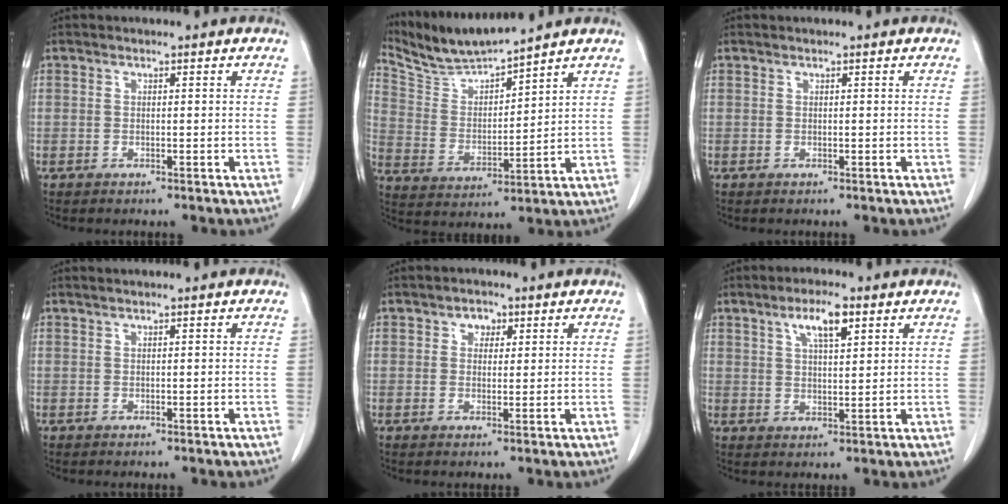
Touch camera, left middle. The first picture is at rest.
{"total": 9.2, "force": [8.9, -0.8, 2.1], "torque": [-0.060, -0.002, 0.187]}
{"total": 0.0}
{"total": 0.8, "force": [0.7, -0.2, 0.4], "torque": [-0.012, 0.007, 0.018]}
{"total": 2.3, "force": [1.1, 1.6, 1.1], "torque": [-0.015, 0.004, 0.016]}
{"total": 5.7, "force": [3.2, 1.3, 4.5], "torque": [-0.083, 0.005, 0.054]}